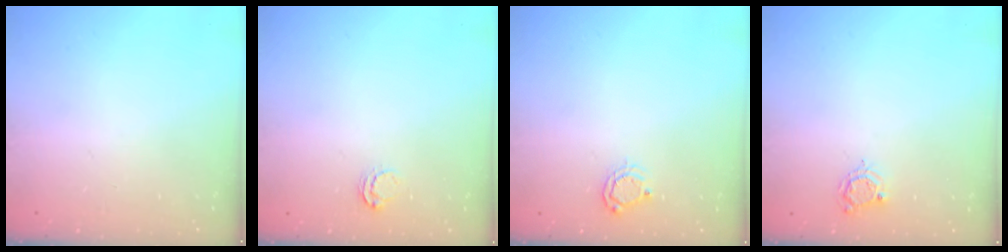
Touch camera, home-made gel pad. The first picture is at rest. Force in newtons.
{"total": 3.9, "press": 3.9, "slide": 0.2}
{"total": 5.7, "press": 5.7, "slide": 0.3}
{"total": 5.1, "press": 5.1, "slide": 0.2}